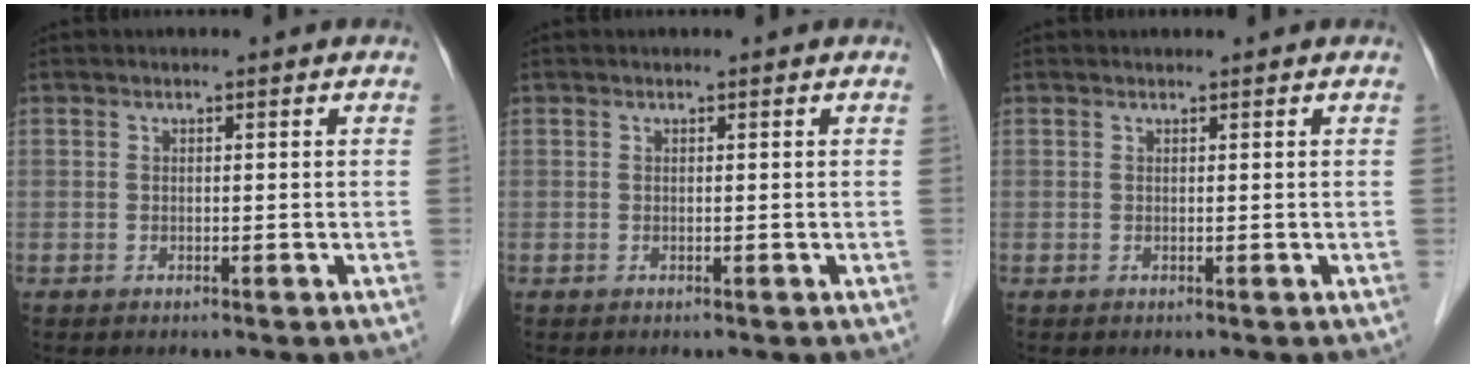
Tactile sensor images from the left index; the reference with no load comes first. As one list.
[{"total": 0.0}, {"total": 0.5, "force": [0.5, 0.0, 0.1], "torque": [-0.003, 0.008, 0.010]}]